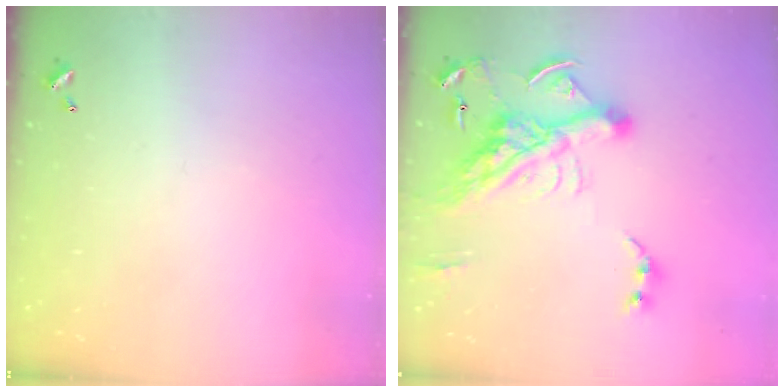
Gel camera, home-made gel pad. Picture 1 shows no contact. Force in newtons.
{"total": 18.2, "press": 18.0, "slide": 2.7}